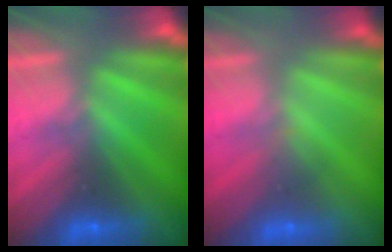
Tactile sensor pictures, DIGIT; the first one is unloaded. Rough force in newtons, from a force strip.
{"total": 2.8}